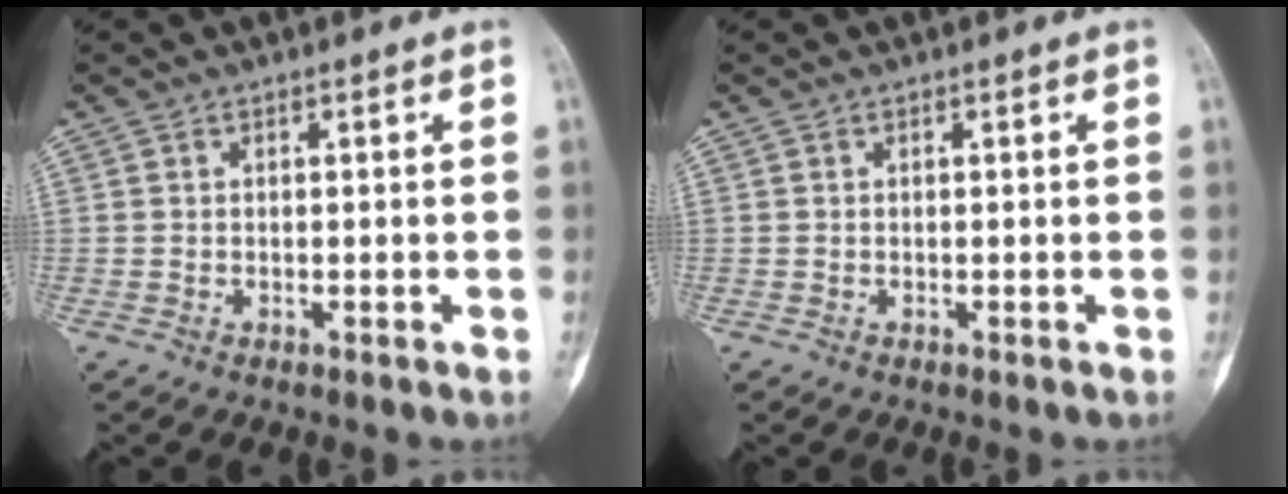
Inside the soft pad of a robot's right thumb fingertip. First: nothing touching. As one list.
[{"total": 0.0}]